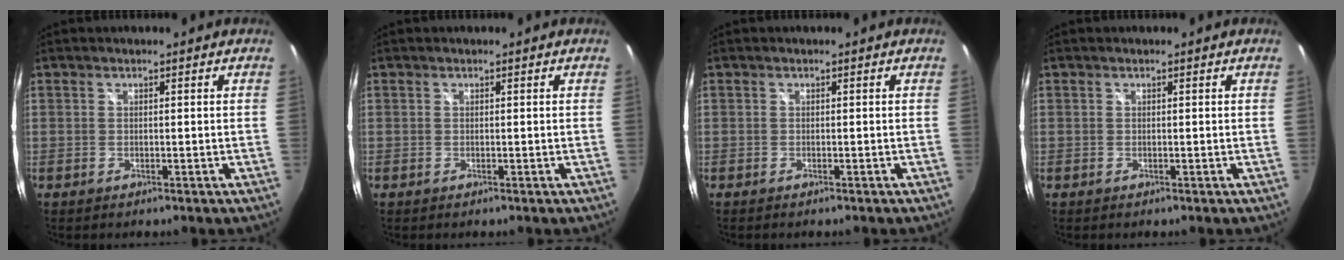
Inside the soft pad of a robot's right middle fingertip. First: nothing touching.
{"total": 0.0}
{"total": 0.7, "force": [-0.6, 0.1, 0.3], "torque": [-0.005, -0.002, -0.009]}
{"total": 0.0}